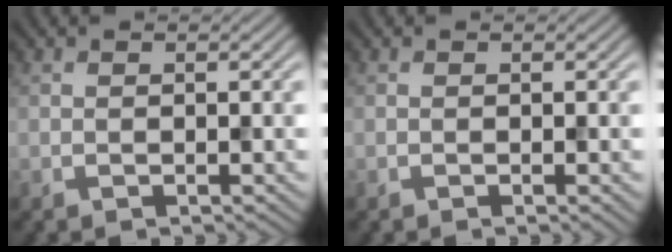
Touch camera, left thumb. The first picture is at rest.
{"total": 0.0}